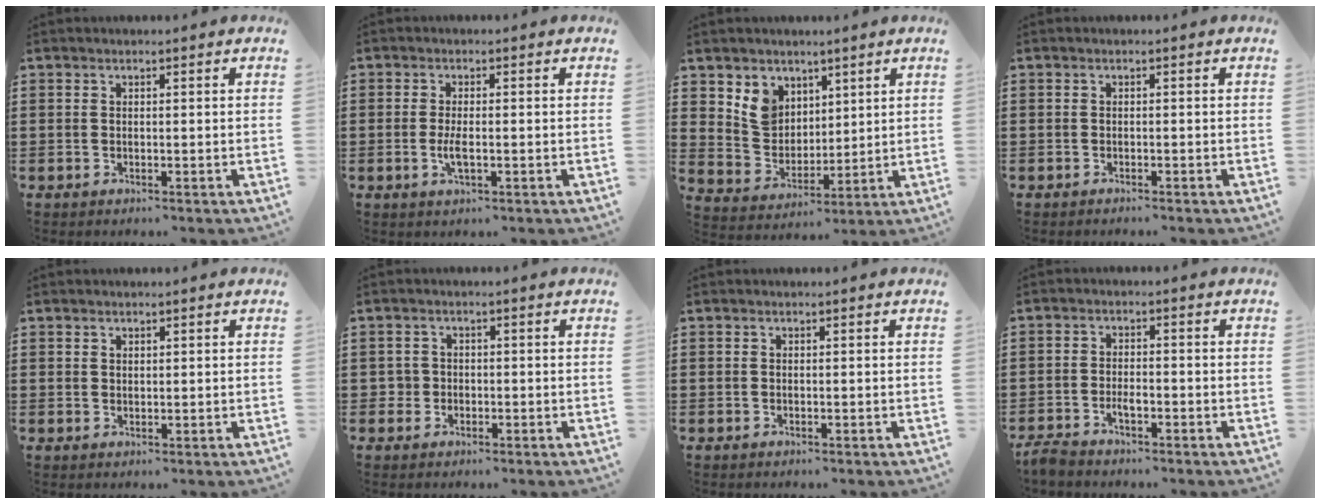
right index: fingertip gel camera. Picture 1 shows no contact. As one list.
[{"total": 2.8, "force": [-0.6, 0.7, 2.6], "torque": [-0.059, -0.007, -0.016]}, {"total": 6.6, "force": [3.9, 5.2, 1.2], "torque": [-0.056, 0.004, 0.076]}, {"total": 0.6, "force": [-0.5, 0.0, 0.1], "torque": [-0.004, -0.002, -0.011]}, {"total": 1.0, "force": [0.8, 0.6, 0.2], "torque": [-0.005, 0.002, 0.015]}, {"total": 2.1, "force": [-0.7, 1.9, 0.5], "torque": [-0.015, 0.004, -0.018]}, {"total": 0.0}, {"total": 2.7, "force": [-2.0, 0.9, 1.6], "torque": [-0.034, 0.004, -0.040]}]